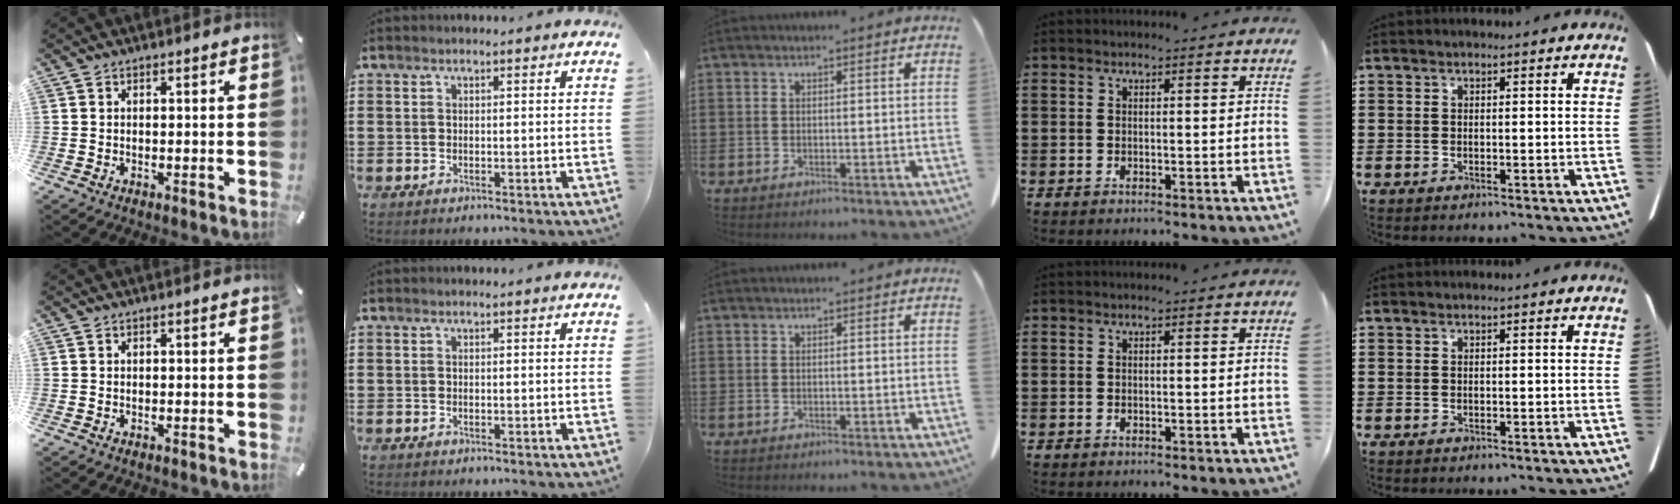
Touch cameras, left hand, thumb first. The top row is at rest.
{}